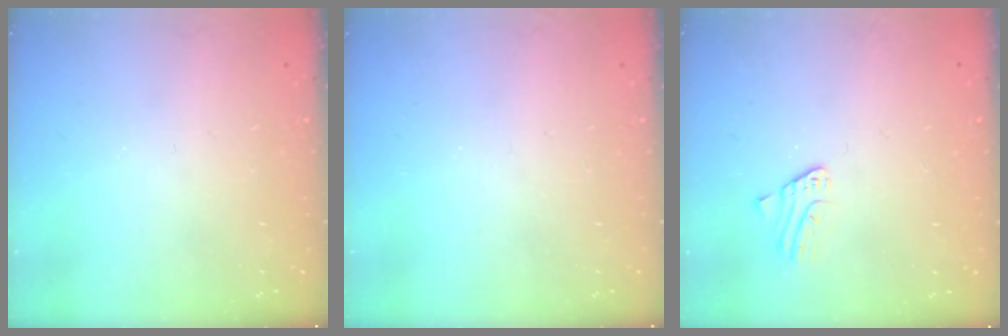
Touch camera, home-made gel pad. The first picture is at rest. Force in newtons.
{"total": 0.0}
{"total": 1.8, "press": 1.8, "slide": 0.1}